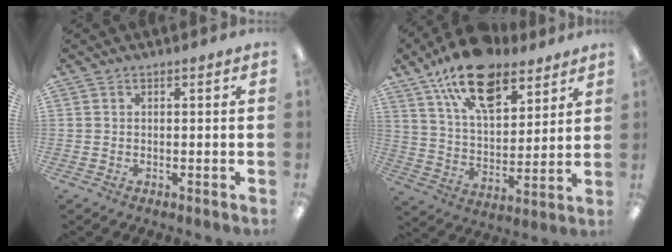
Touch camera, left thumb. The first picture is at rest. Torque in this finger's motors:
{"motor_torque": [0.44, 0.56, 1.65, -1.12, 0.19]}